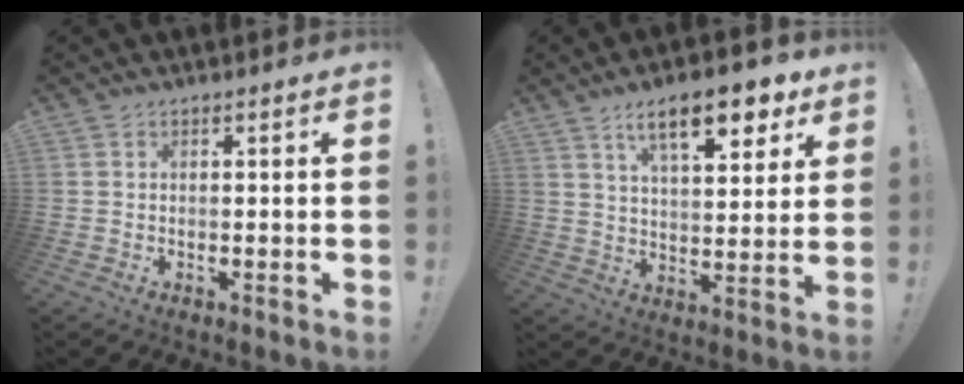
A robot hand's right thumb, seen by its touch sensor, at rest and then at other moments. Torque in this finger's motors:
{"motor_torque": [0.11, 0.26, 0.43, 0.35, 0.33]}